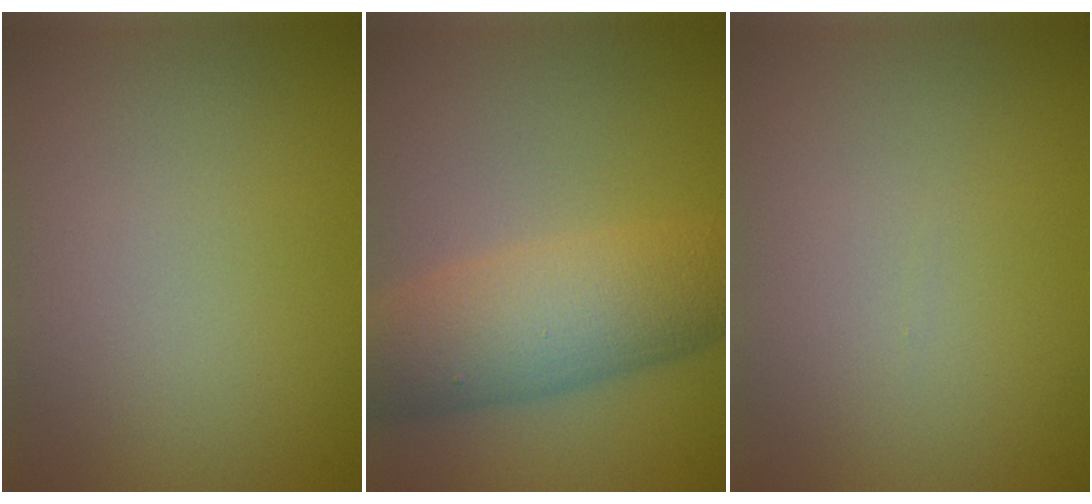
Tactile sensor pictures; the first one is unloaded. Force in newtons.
{"total": 7.5, "press": 7.5, "slide": 0.2}
{"total": 0.0}